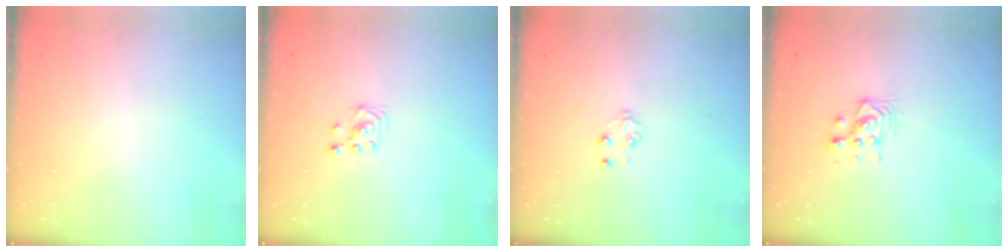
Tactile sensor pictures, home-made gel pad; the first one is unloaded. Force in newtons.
{"total": 2.3, "press": 2.2, "slide": 0.6}
{"total": 3.4, "press": 3.4, "slide": 0.4}
{"total": 7.6, "press": 7.6, "slide": 0.3}